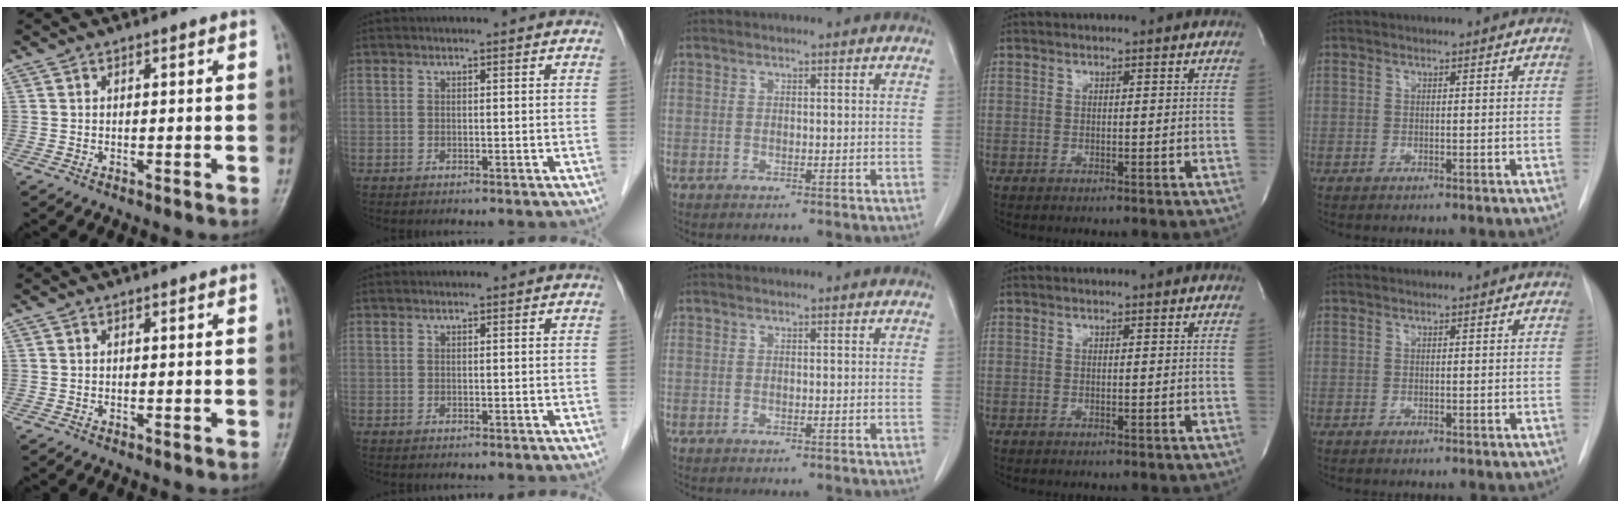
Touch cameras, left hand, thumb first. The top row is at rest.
{}